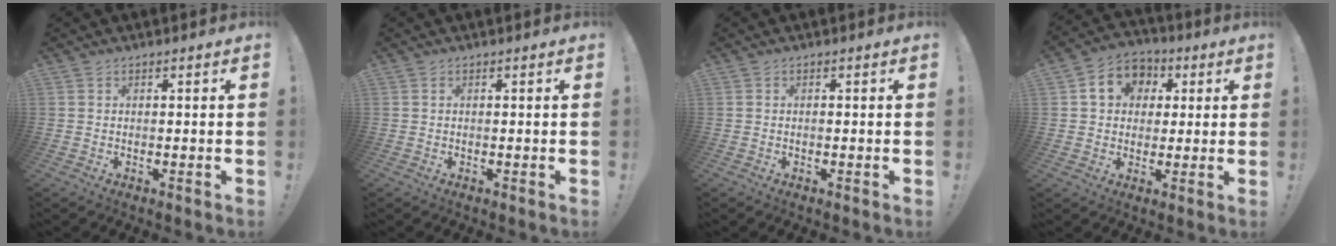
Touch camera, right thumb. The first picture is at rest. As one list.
[{"total": 0.0}, {"total": 0.0}, {"total": 10.1, "force": [2.8, 8.7, 4.4], "torque": [-0.064, 0.003, 0.058]}]